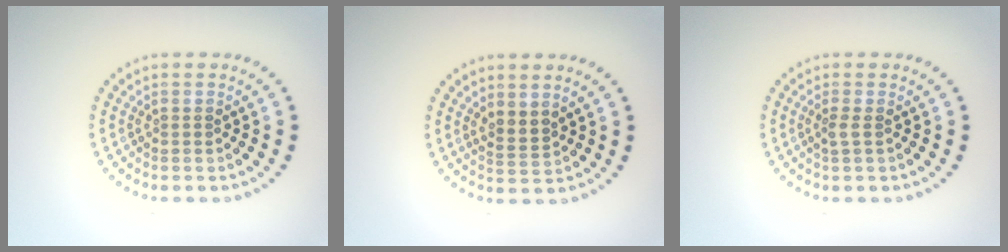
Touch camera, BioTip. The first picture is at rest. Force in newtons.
{"total": 1.7, "press": 1.3, "slide": 1.2}
{"total": 0.9, "press": 0.7, "slide": 0.6}